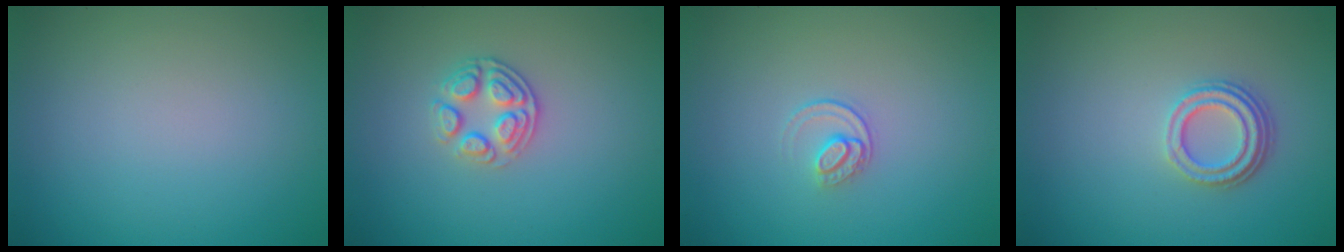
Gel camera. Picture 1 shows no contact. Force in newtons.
{"total": 2.6, "press": 2.5, "slide": 0.9}
{"total": 1.4, "press": 0.9, "slide": 1.0}
{"total": 3.1, "press": 2.4, "slide": 2.0}